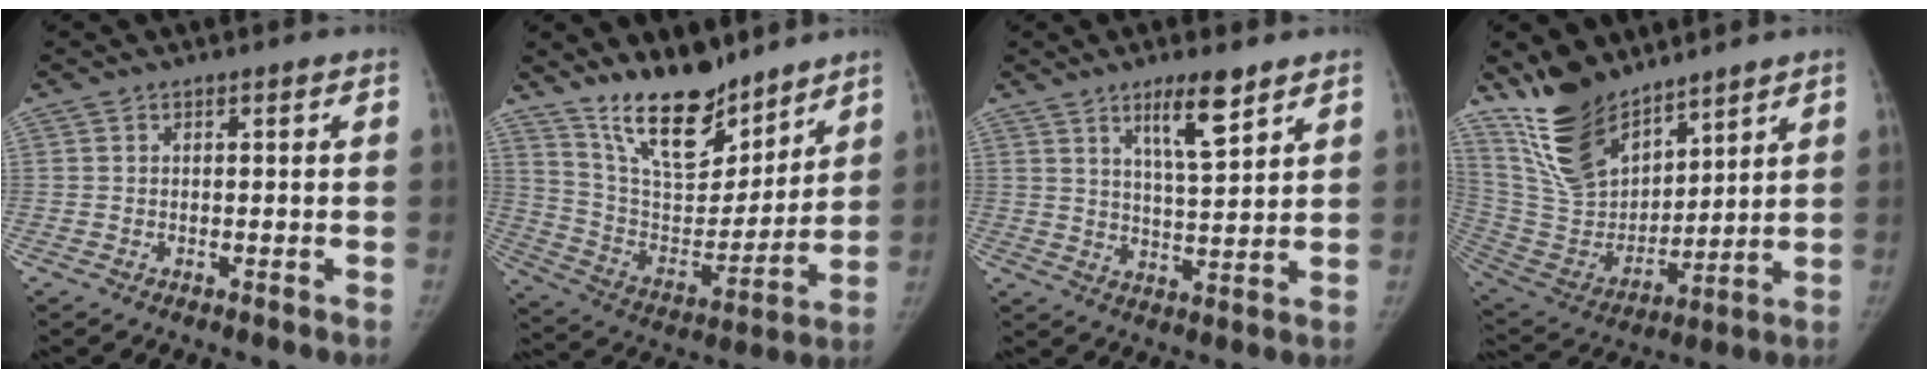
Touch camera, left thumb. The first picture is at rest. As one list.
[{"total": 18.4, "force": [14.2, 7.3, 9.1], "torque": [-0.108, -0.093, 0.256]}, {"total": 8.3, "force": [5.2, 1.8, 6.3], "torque": [-0.099, -0.034, 0.092]}, {"total": 18.1, "force": [13.8, 8.4, 8.0], "torque": [-0.106, -0.073, 0.278]}]